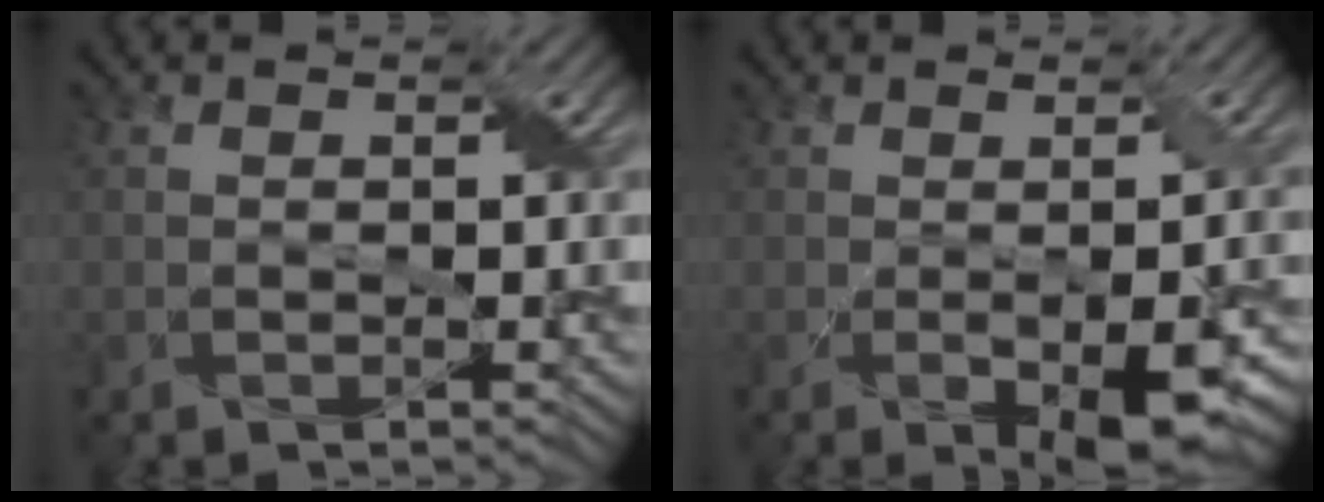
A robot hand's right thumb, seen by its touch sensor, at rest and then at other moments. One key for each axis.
{"total": 7.1, "fx": -2.1, "fy": 2.4, "fz": 6.4, "tx": -0.095, "ty": -0.018, "tz": -0.015}